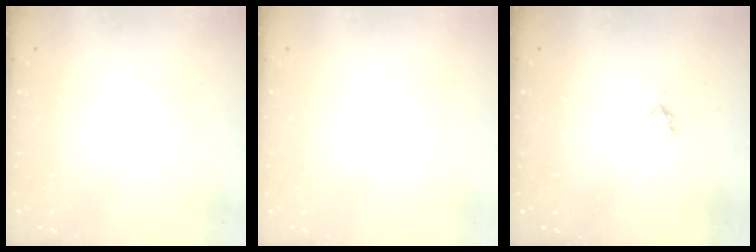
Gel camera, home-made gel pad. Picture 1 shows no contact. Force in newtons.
{"total": 0.0}
{"total": 2.9, "press": 2.9, "slide": 0.5}